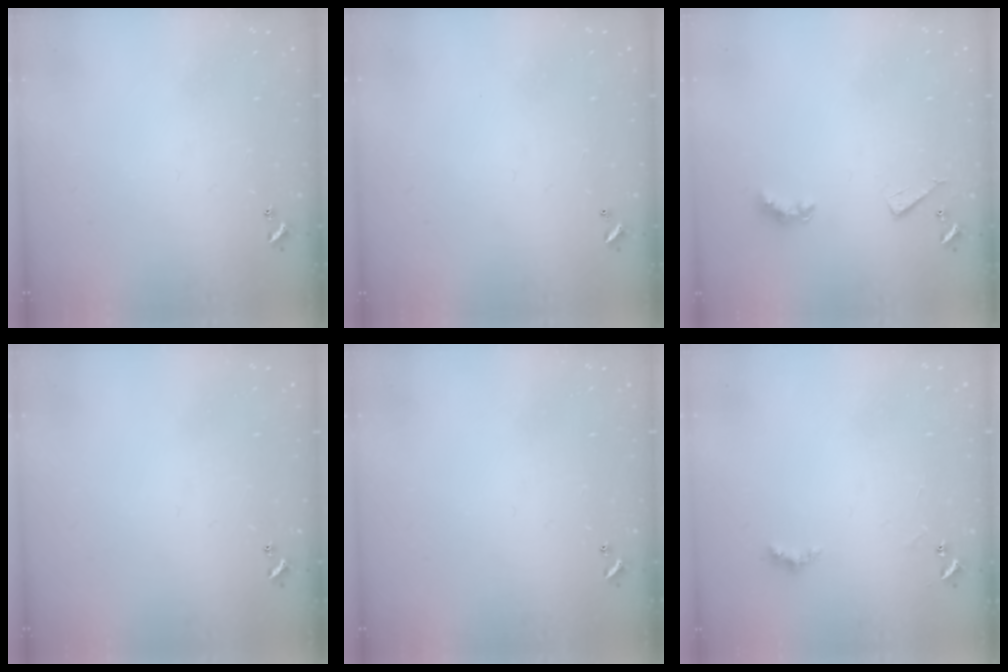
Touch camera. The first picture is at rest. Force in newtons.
{"total": 2.9, "press": 2.9, "slide": 0.1}
{"total": 3.5, "press": 3.5, "slide": 0.6}
{"total": 0.0}
{"total": 0.0}
{"total": 2.6, "press": 2.5, "slide": 0.6}